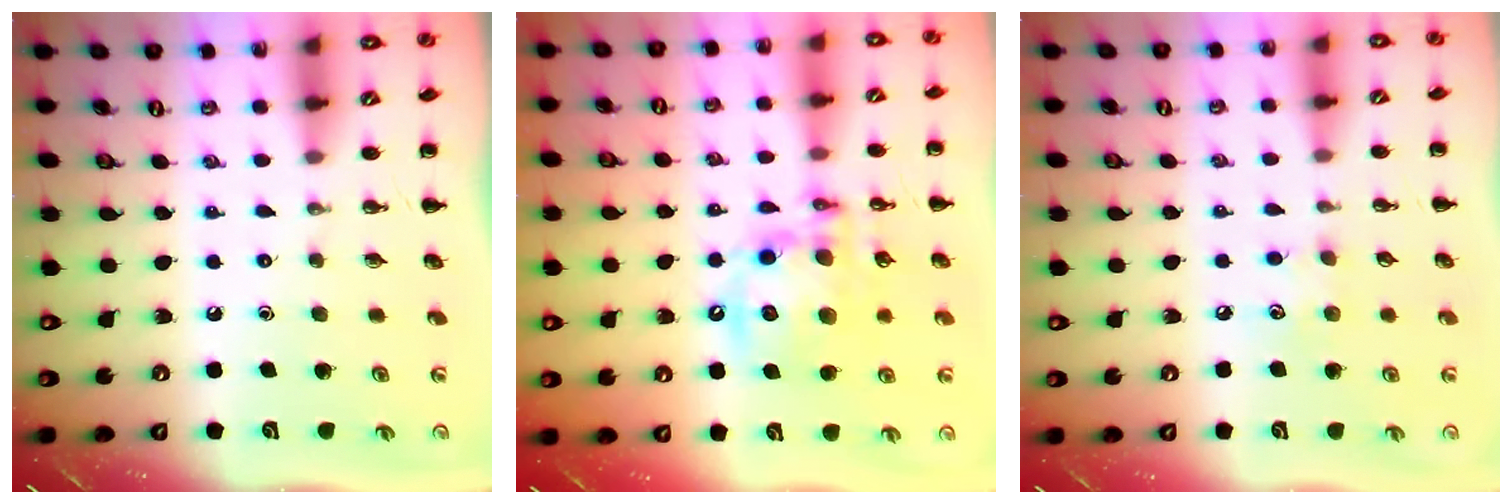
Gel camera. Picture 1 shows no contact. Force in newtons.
{"total": 15.1, "press": 14.8, "slide": 3.2}
{"total": 5.5, "press": 5.3, "slide": 1.3}